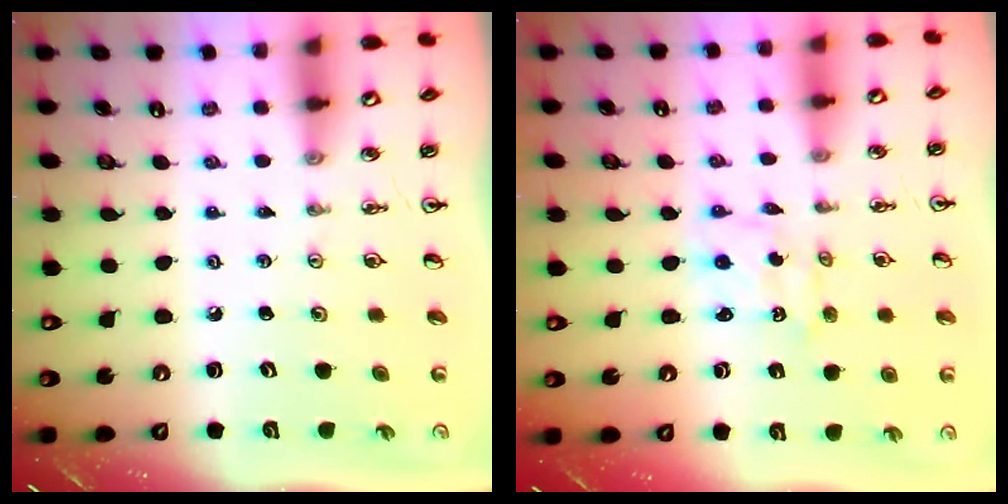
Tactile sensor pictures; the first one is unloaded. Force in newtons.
{"total": 1.1, "press": 1.1, "slide": 0.1}